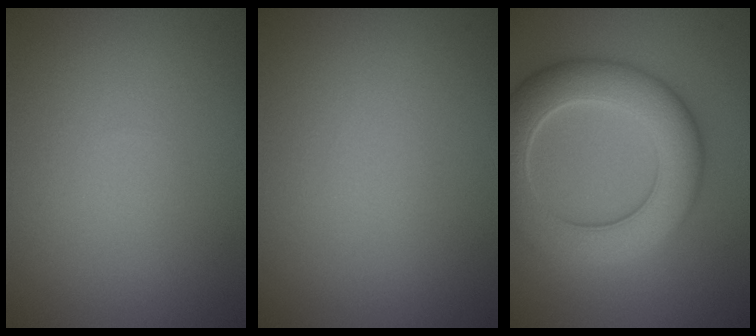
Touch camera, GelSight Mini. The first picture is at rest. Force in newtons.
{"total": 0.0}
{"total": 8.7, "press": 8.6, "slide": 0.4}